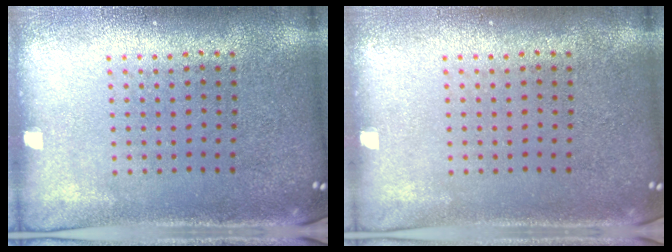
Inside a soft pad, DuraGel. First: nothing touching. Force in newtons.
{"total": 0.0}